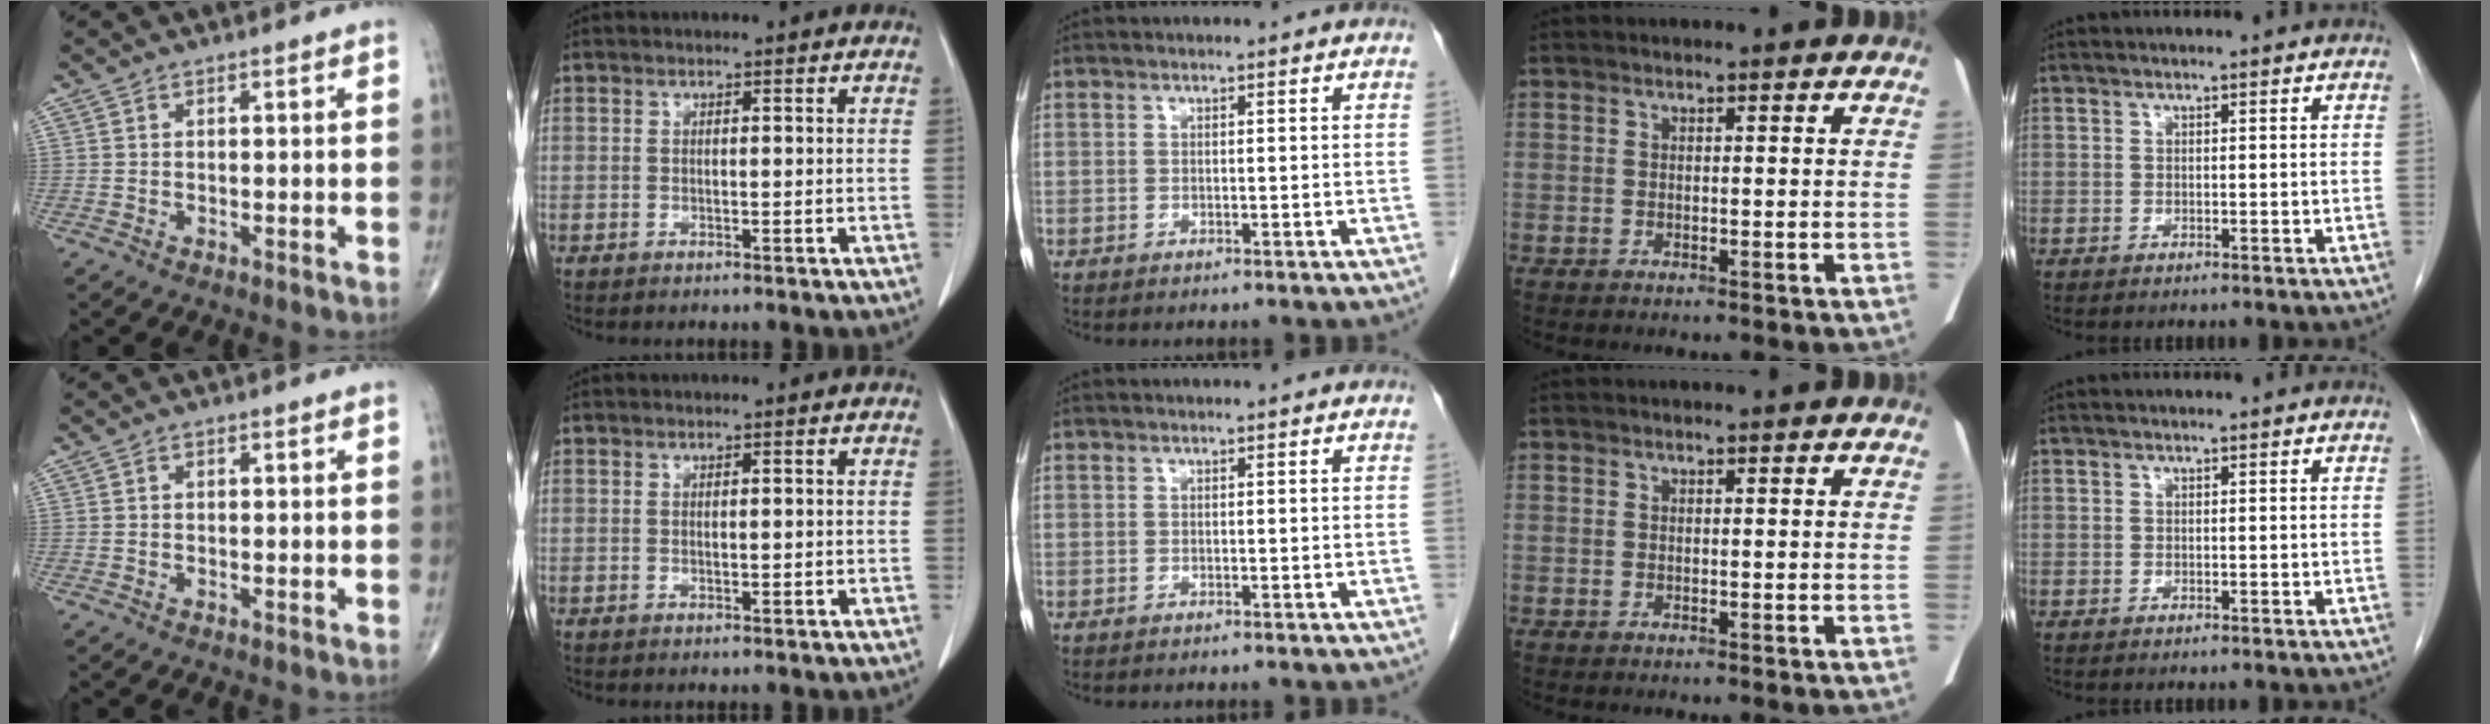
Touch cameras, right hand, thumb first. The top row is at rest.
{"thumb": {"total": 0.5, "force": [0.1, 0.4, 0.3], "torque": [-0.002, 0.001, 0.002]}, "index": {"total": 1.1, "force": [-0.1, 0.7, 0.9], "torque": [-0.021, -0.001, 0.002]}}